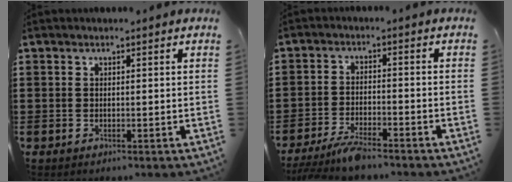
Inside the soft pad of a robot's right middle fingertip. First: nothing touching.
{"total": 4.9, "force": [-4.3, 0.4, 2.5], "torque": [-0.060, -0.014, -0.085]}